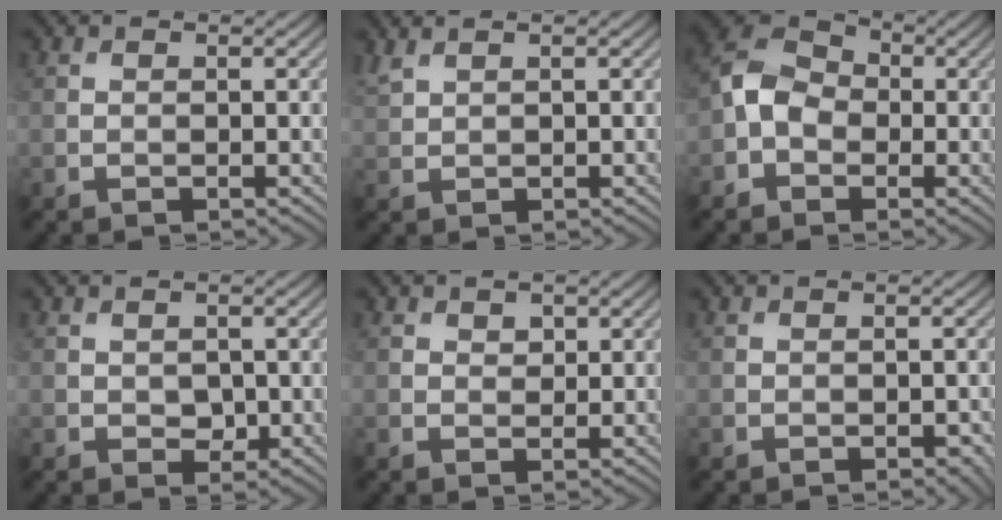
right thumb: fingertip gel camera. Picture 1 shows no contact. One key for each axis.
{"total": 1.6, "fx": 1.4, "fy": 0.3, "fz": 0.6, "tx": -0.023, "ty": 0.008, "tz": 0.037}
{"total": 5.8, "fx": -1.2, "fy": 4.5, "fz": 3.5, "tx": -0.078, "ty": 0.011, "tz": -0.038}
{"total": 1.9, "fx": -0.2, "fy": 1.4, "fz": 1.2, "tx": -0.024, "ty": -0.007, "tz": -0.001}
{"total": 1.1, "fx": 0.6, "fy": 0.8, "fz": 0.4, "tx": -0.007, "ty": -0.003, "tz": 0.010}
{"total": 1.7, "fx": -0.9, "fy": 0.8, "fz": 1.2, "tx": -0.016, "ty": -0.002, "tz": -0.010}